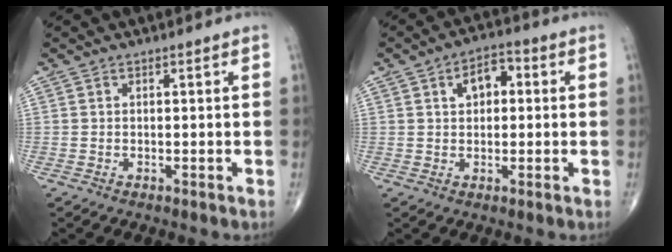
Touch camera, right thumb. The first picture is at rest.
{"total": 5.9, "force": [1.5, 3.7, 4.4], "torque": [-0.052, 0.013, 0.015]}